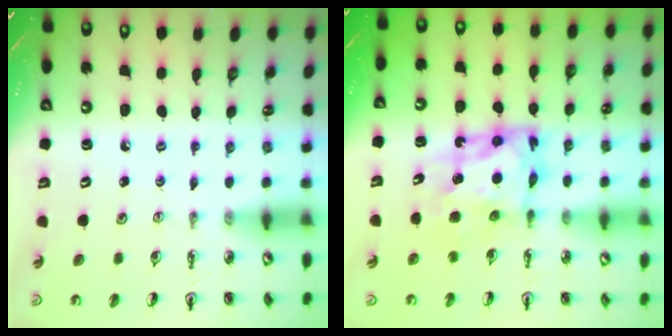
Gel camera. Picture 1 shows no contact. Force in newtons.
{"total": 9.0, "press": 9.0, "slide": 0.7}